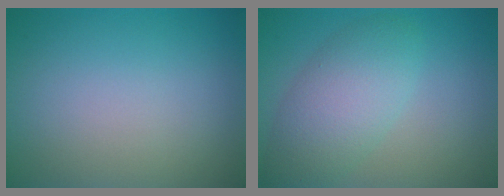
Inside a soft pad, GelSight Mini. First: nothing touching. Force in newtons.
{"total": 5.2, "press": 5.2, "slide": 0.2}